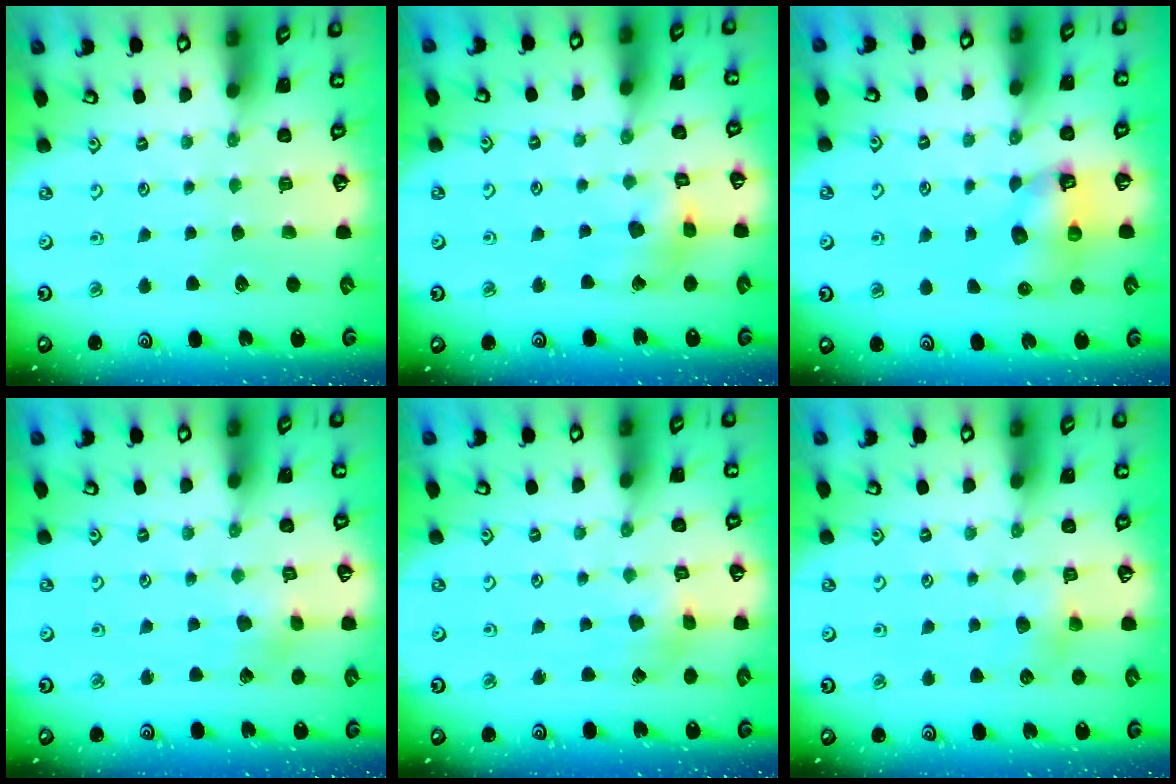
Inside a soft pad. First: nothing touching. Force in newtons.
{"total": 8.6, "press": 8.5, "slide": 0.9}
{"total": 7.0, "press": 7.0, "slide": 0.1}
{"total": 3.0, "press": 3.0, "slide": 0.4}
{"total": 3.3, "press": 3.3, "slide": 0.5}
{"total": 5.3, "press": 5.3, "slide": 0.6}